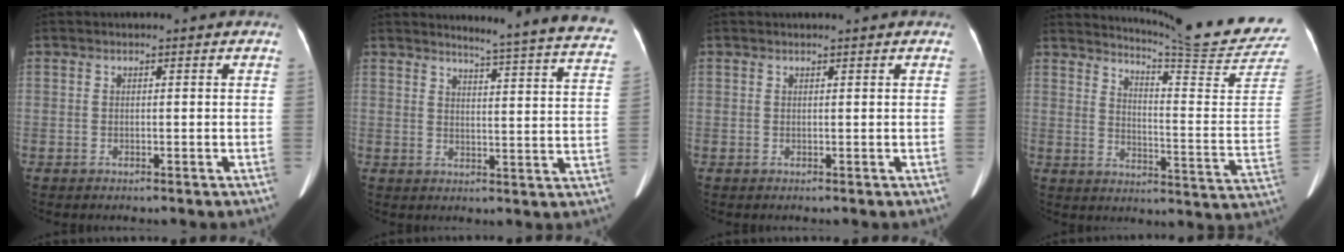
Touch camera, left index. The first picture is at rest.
{"total": 20.2, "force": [19.2, -0.5, 6.5], "torque": [-0.085, -0.102, 0.205]}
{"total": 1.1, "force": [1.0, -0.1, 0.4], "torque": [-0.008, 0.008, 0.017]}
{"total": 19.4, "force": [18.2, -2.2, 6.3], "torque": [-0.108, -0.128, 0.226]}